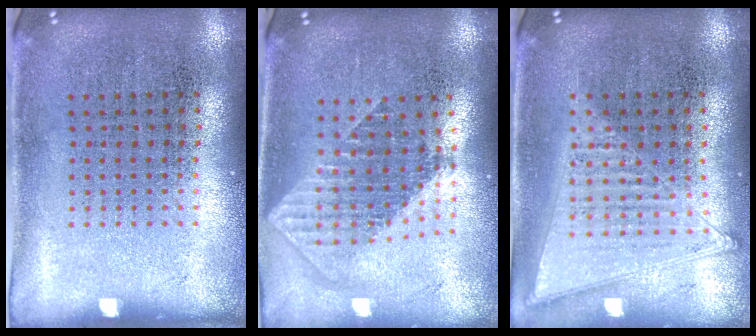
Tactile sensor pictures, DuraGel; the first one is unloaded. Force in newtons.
{"total": 1.9, "press": 1.5, "slide": 1.1}
{"total": 1.2, "press": 1.2, "slide": 0.2}